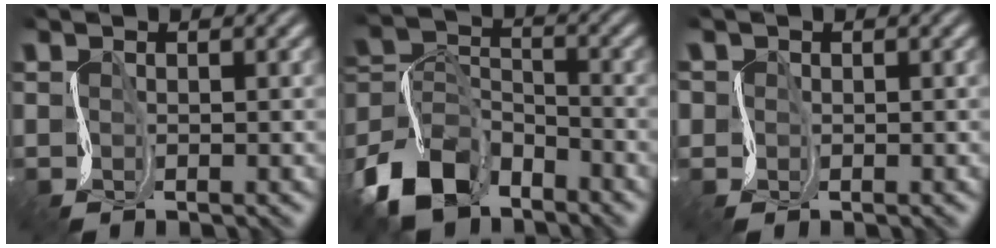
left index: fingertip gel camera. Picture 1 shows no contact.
{"total": 9.1, "force": [-6.5, 4.8, 4.3], "torque": [-0.087, 0.001, -0.148]}
{"total": 0.9, "force": [0.1, 0.9, 0.0], "torque": [0.005, -0.002, -0.003]}